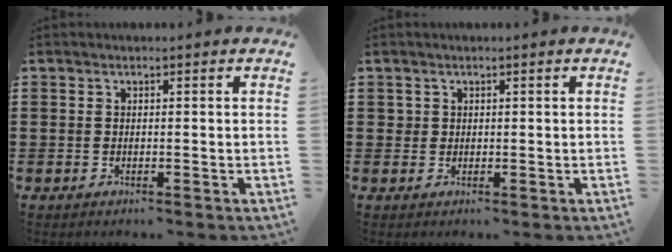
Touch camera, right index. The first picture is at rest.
{"total": 1.0, "force": [0.5, 0.9, 0.2], "torque": [-0.006, 0.002, 0.010]}